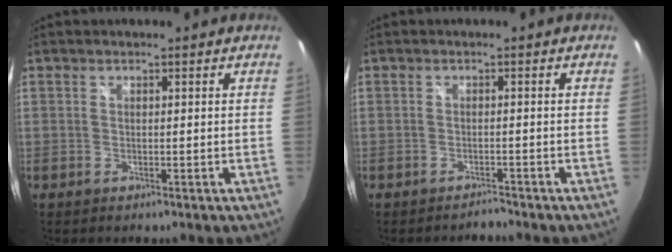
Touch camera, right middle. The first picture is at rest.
{"total": 1.4, "force": [-1.4, 0.2, 0.0], "torque": [-0.003, -0.002, -0.024]}